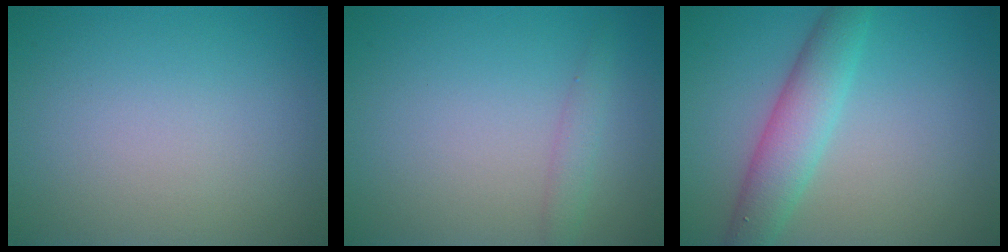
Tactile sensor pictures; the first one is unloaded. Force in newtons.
{"total": 1.4, "press": 1.4, "slide": 0.1}
{"total": 4.3, "press": 4.3, "slide": 0.2}